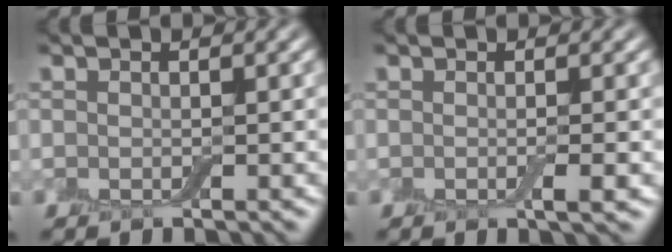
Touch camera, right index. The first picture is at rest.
{"total": 1.3, "force": [-0.2, 0.2, 1.3], "torque": [-0.019, -0.004, -0.006]}